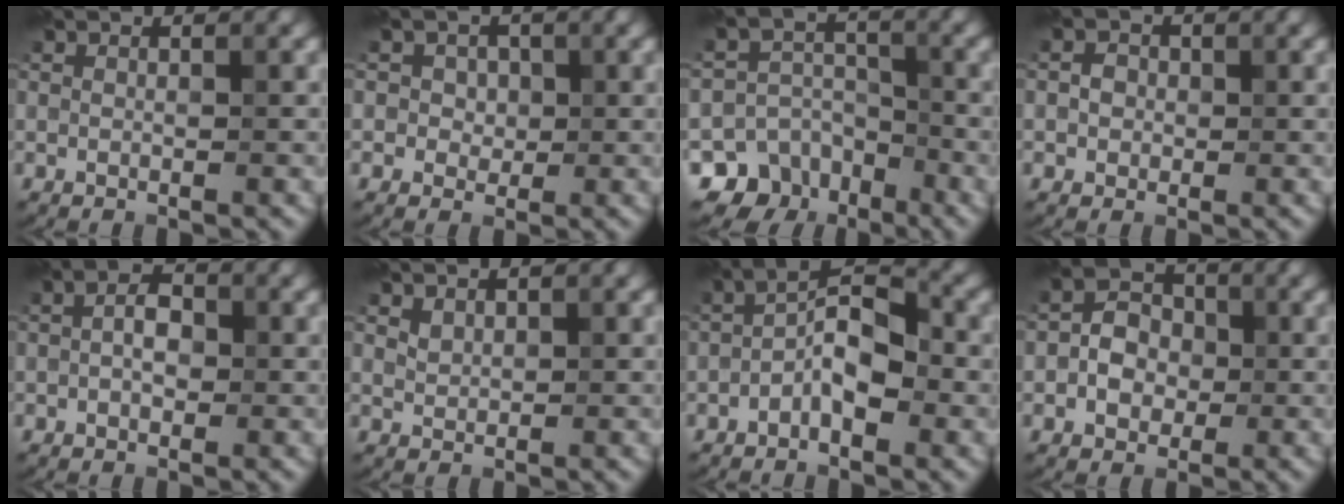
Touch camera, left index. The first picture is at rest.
{"total": 1.9, "force": [0.5, 1.7, 0.7], "torque": [-0.005, 0.004, -0.002]}
{"total": 10.1, "force": [-6.1, 7.9, 1.8], "torque": [-0.009, -0.027, -0.111]}
{"total": 1.5, "force": [-0.1, 1.4, 0.6], "torque": [-0.005, -0.001, -0.007]}
{"total": 2.3, "force": [-0.1, 1.5, 1.8], "torque": [-0.030, 0.005, -0.009]}
{"total": 1.1, "force": [0.8, 0.6, 0.3], "torque": [-0.007, -0.001, 0.020]}
{"total": 4.3, "force": [-1.5, 1.8, 3.6], "torque": [-0.063, 0.016, -0.037]}
{"total": 3.4, "force": [-0.5, 2.7, 1.9], "torque": [-0.026, 0.006, -0.017]}